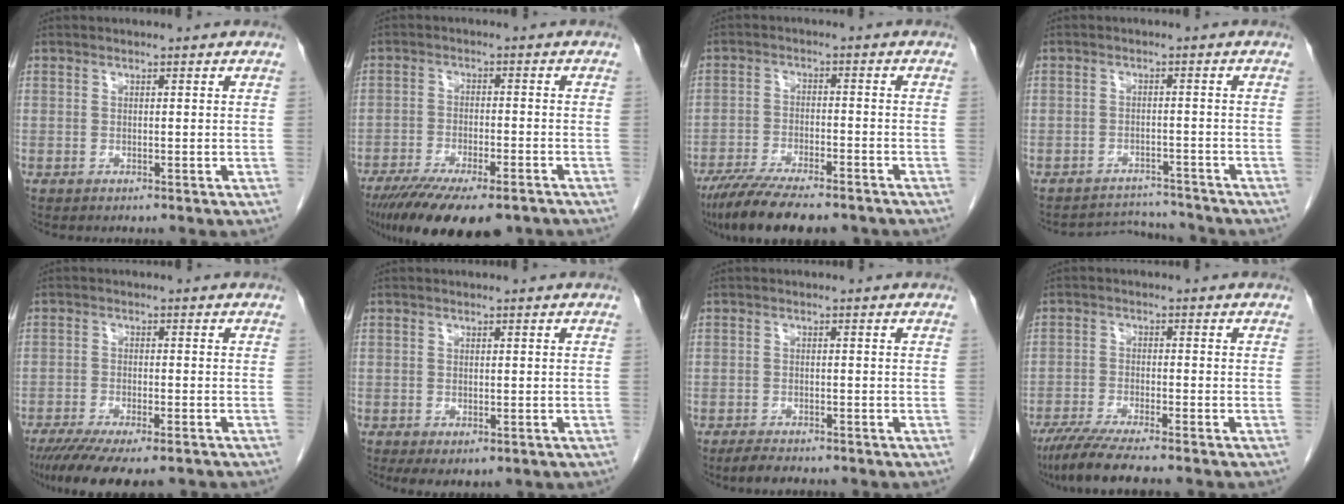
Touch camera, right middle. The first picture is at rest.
{"total": 16.5, "force": [-12.6, 4.1, 9.9], "torque": [-0.162, -0.031, -0.191]}
{"total": 14.0, "force": [-11.4, 2.9, 7.5], "torque": [-0.131, -0.023, -0.179]}
{"total": 5.1, "force": [-4.9, 0.4, -1.5], "torque": [0.020, 0.007, -0.074]}
{"total": 12.9, "force": [-9.9, 3.1, 7.7], "torque": [-0.136, -0.024, -0.152]}
{"total": 4.2, "force": [-2.2, 2.2, 2.8], "torque": [-0.039, -0.009, -0.025]}
{"total": 3.2, "force": [-2.7, 0.8, 1.5], "torque": [-0.034, -0.009, -0.042]}
{"total": 8.6, "force": [-7.0, 0.0, 4.9], "torque": [-0.078, -0.025, -0.116]}